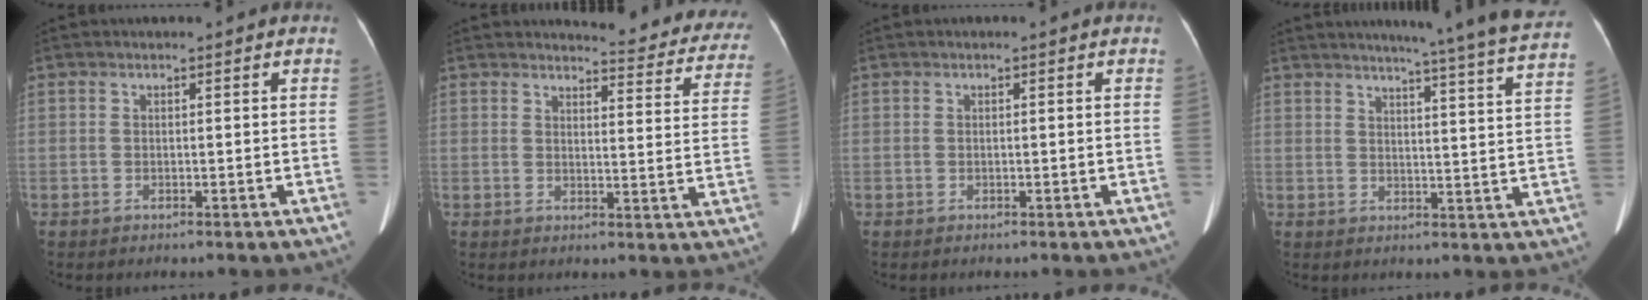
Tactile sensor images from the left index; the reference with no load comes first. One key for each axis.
{"total": 15.5, "fx": 14.9, "fy": 2.6, "fz": 3.4, "tx": -0.008, "ty": -0.076, "tz": 0.137}
{"total": 0.0}
{"total": 20.5, "fx": 18.8, "fy": -1.7, "fz": 8.1, "tx": -0.115, "ty": -0.077, "tz": 0.212}